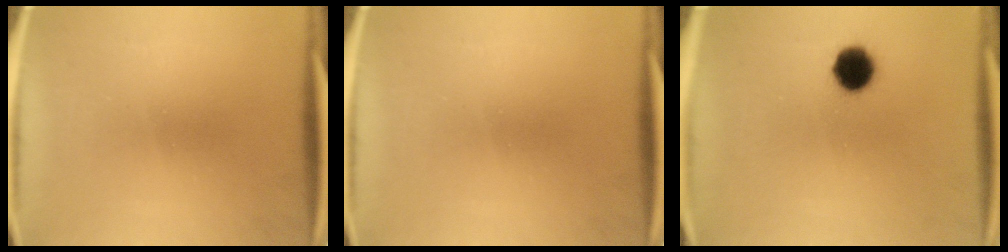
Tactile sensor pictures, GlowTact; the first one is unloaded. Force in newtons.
{"total": 0.0}
{"total": 7.2}